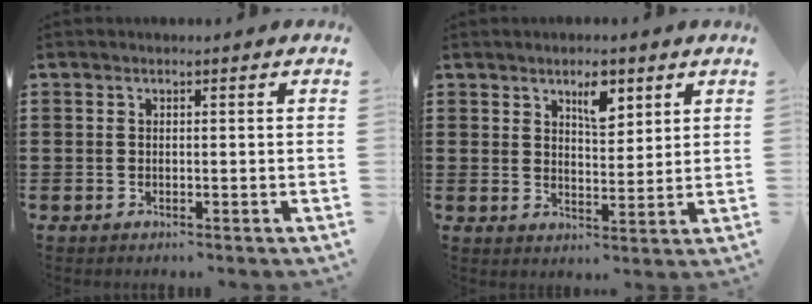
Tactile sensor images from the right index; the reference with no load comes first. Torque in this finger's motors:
{"motor_torque": [0.06, -0.04, 0.25, 0.09]}